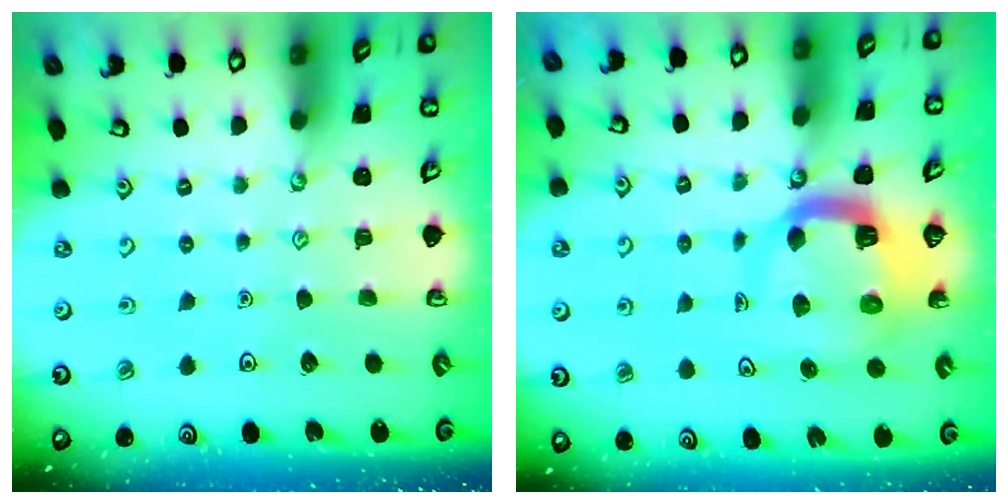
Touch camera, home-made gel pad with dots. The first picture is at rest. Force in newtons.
{"total": 9.0, "press": 8.9, "slide": 1.2}